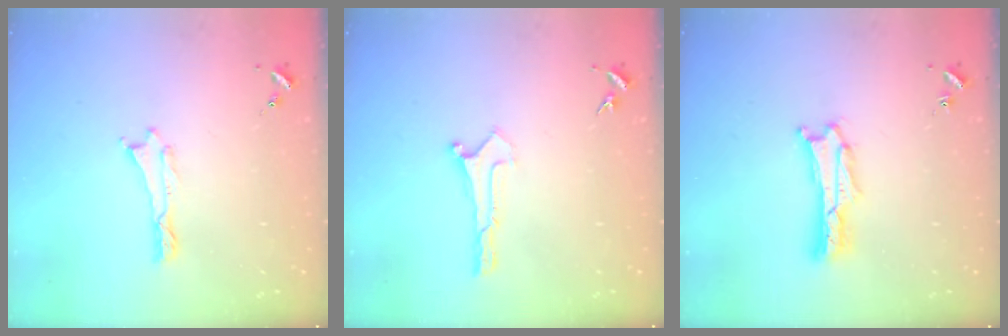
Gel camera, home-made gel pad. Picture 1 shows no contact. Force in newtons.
{"total": 0.0}
{"total": 1.7, "press": 1.7, "slide": 0.3}